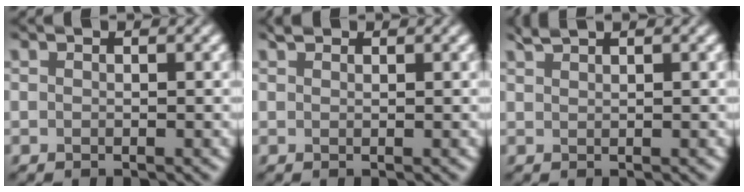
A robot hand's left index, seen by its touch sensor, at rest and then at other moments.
{"total": 0.7, "force": [0.6, 0.2, 0.1], "torque": [-0.005, 0.001, 0.013]}
{"total": 1.2, "force": [1.1, 0.2, 0.5], "torque": [-0.005, 0.003, 0.020]}